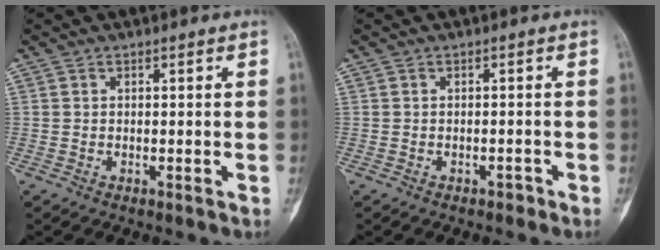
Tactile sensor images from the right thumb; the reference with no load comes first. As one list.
[{"total": 1.1, "force": [-0.9, 0.5, 0.4], "torque": [-0.008, 0.008, -0.012]}]